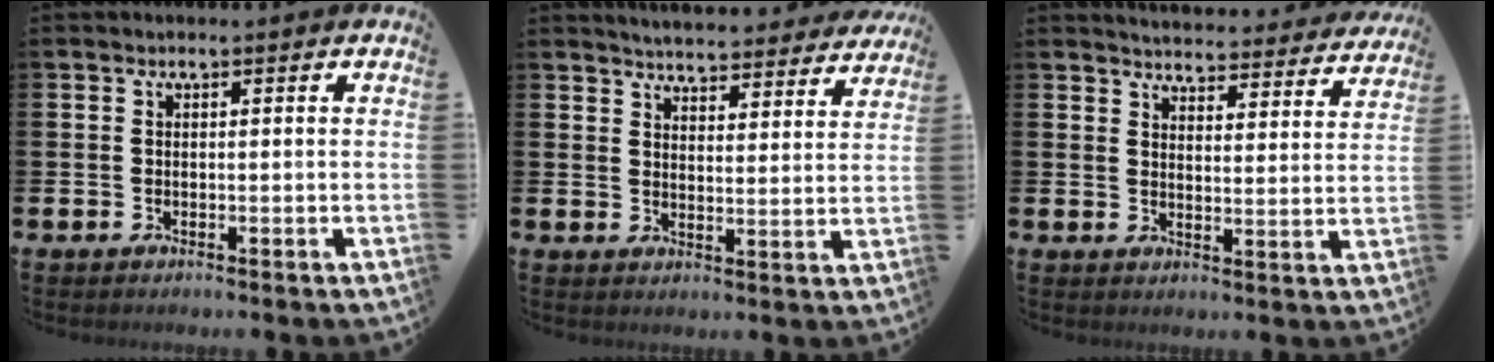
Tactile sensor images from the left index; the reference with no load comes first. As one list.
[{"total": 5.0, "force": [4.9, 0.5, 0.1], "torque": [-0.006, -0.043, 0.084]}, {"total": 4.6, "force": [4.5, 0.6, 0.3], "torque": [-0.008, -0.043, 0.075]}]